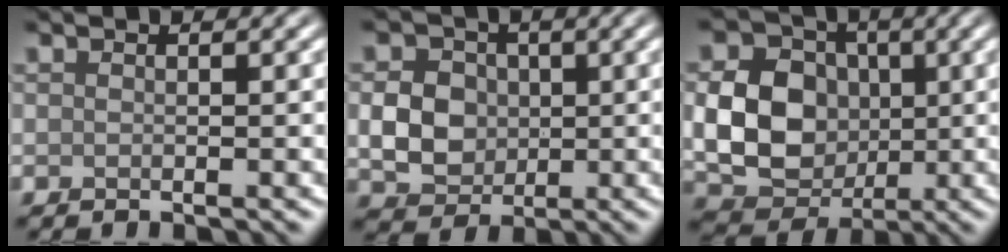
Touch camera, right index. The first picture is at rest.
{"total": 4.5, "force": [0.0, 3.8, 2.4], "torque": [-0.047, 0.001, -0.001]}
{"total": 7.8, "force": [-0.1, 6.2, 4.6], "torque": [-0.094, -0.004, -0.002]}